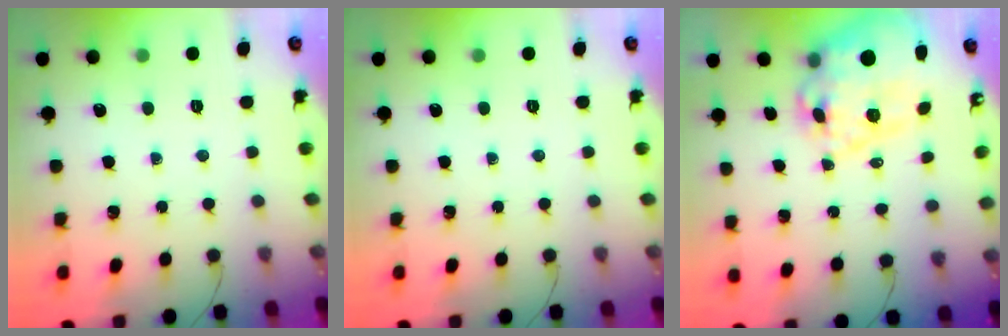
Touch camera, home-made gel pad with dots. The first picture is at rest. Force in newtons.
{"total": 0.0}
{"total": 18.5, "press": 18.0, "slide": 4.4}